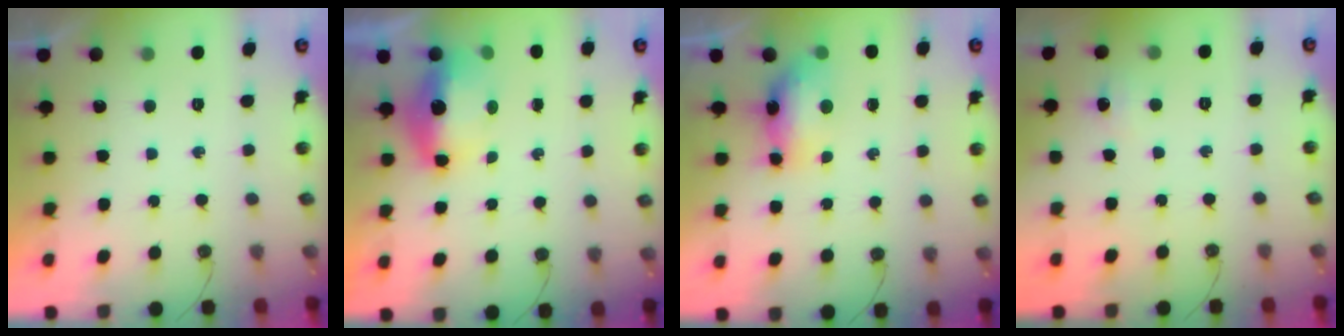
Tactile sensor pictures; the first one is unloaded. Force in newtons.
{"total": 6.7, "press": 6.6, "slide": 0.5}
{"total": 7.1, "press": 7.1, "slide": 0.7}
{"total": 4.1, "press": 4.0, "slide": 0.5}